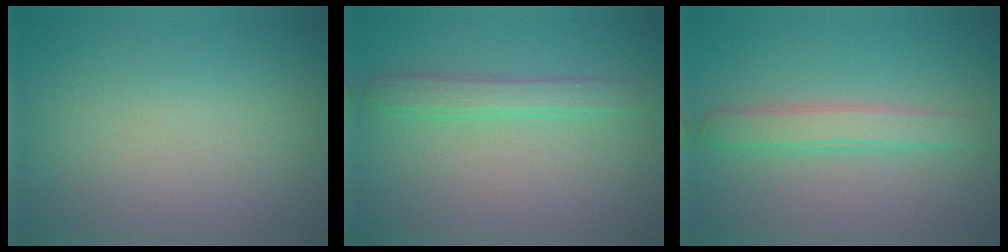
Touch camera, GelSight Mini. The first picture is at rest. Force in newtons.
{"total": 2.5, "press": 2.5, "slide": 0.1}
{"total": 2.7, "press": 2.7, "slide": 0.1}